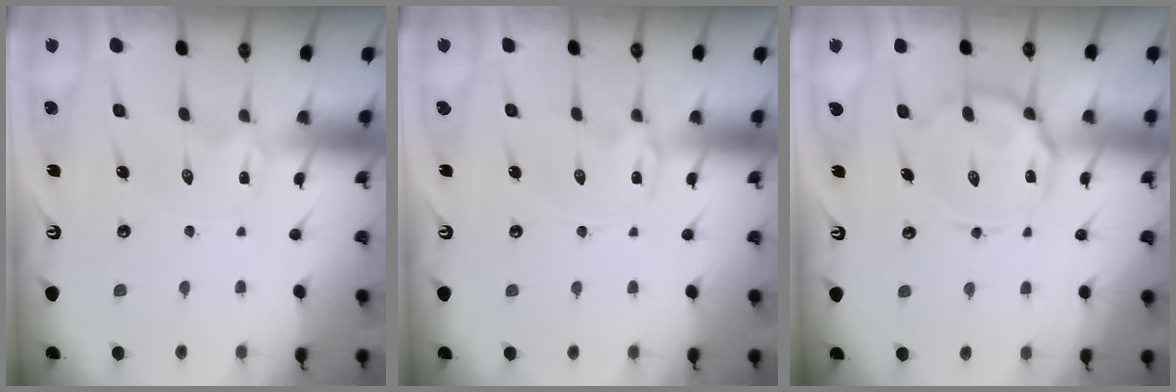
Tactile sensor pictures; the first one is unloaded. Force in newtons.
{"total": 0.8, "press": 0.8, "slide": 0.3}
{"total": 13.4, "press": 13.3, "slide": 1.3}